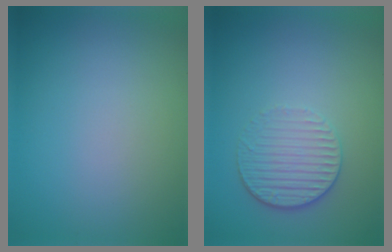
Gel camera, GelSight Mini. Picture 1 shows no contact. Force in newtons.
{"total": 3.3, "press": 2.8, "slide": 1.8}